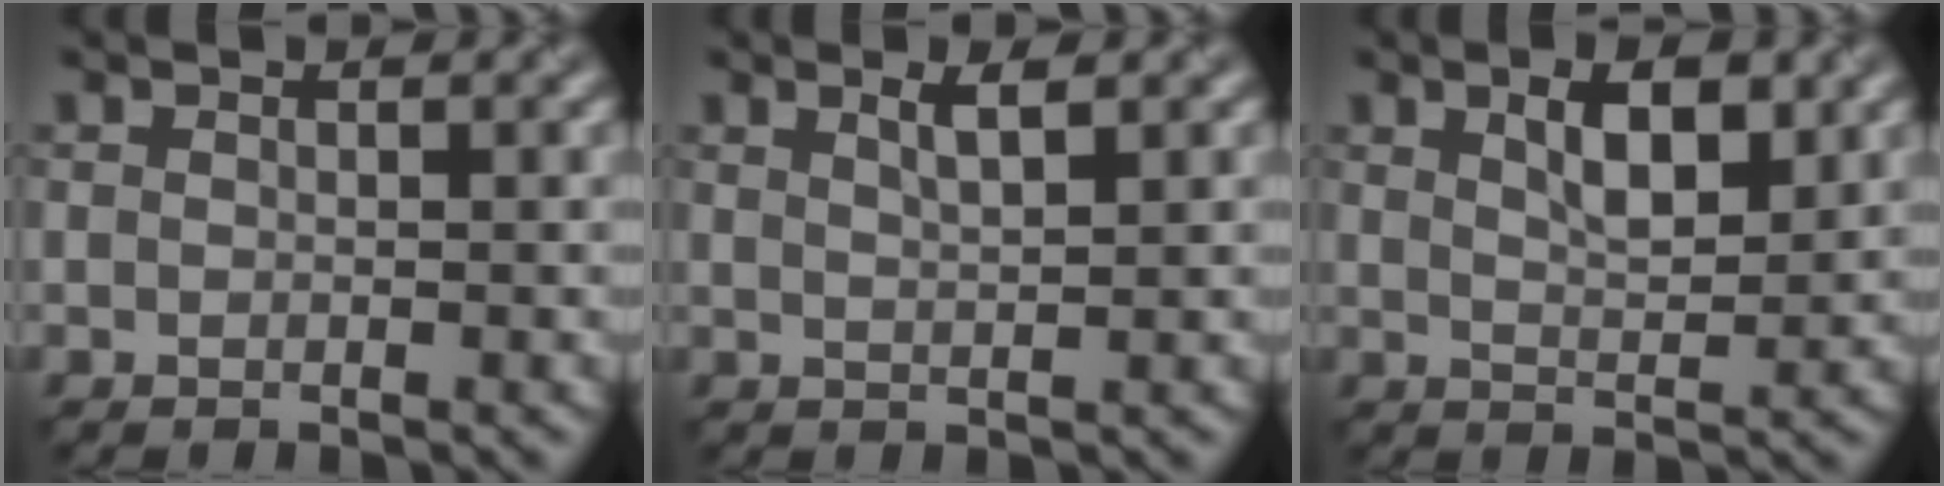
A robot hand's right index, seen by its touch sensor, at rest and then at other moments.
{"total": 1.1, "force": [0.6, 0.1, 1.0], "torque": [-0.017, 0.008, 0.017]}
{"total": 2.8, "force": [1.4, 0.7, 2.4], "torque": [-0.047, 0.008, 0.035]}